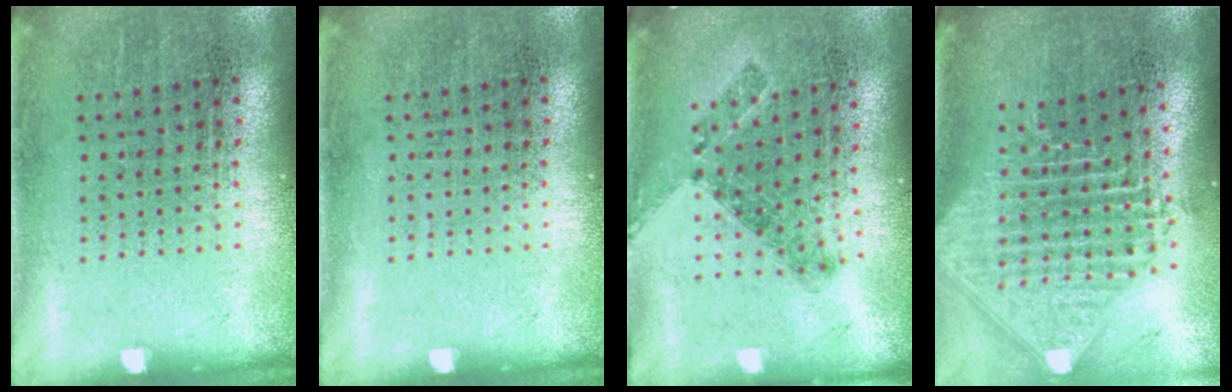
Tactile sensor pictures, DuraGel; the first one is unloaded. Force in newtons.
{"total": 0.0}
{"total": 0.8, "press": 0.7, "slide": 0.4}
{"total": 2.3, "press": 1.8, "slide": 1.5}